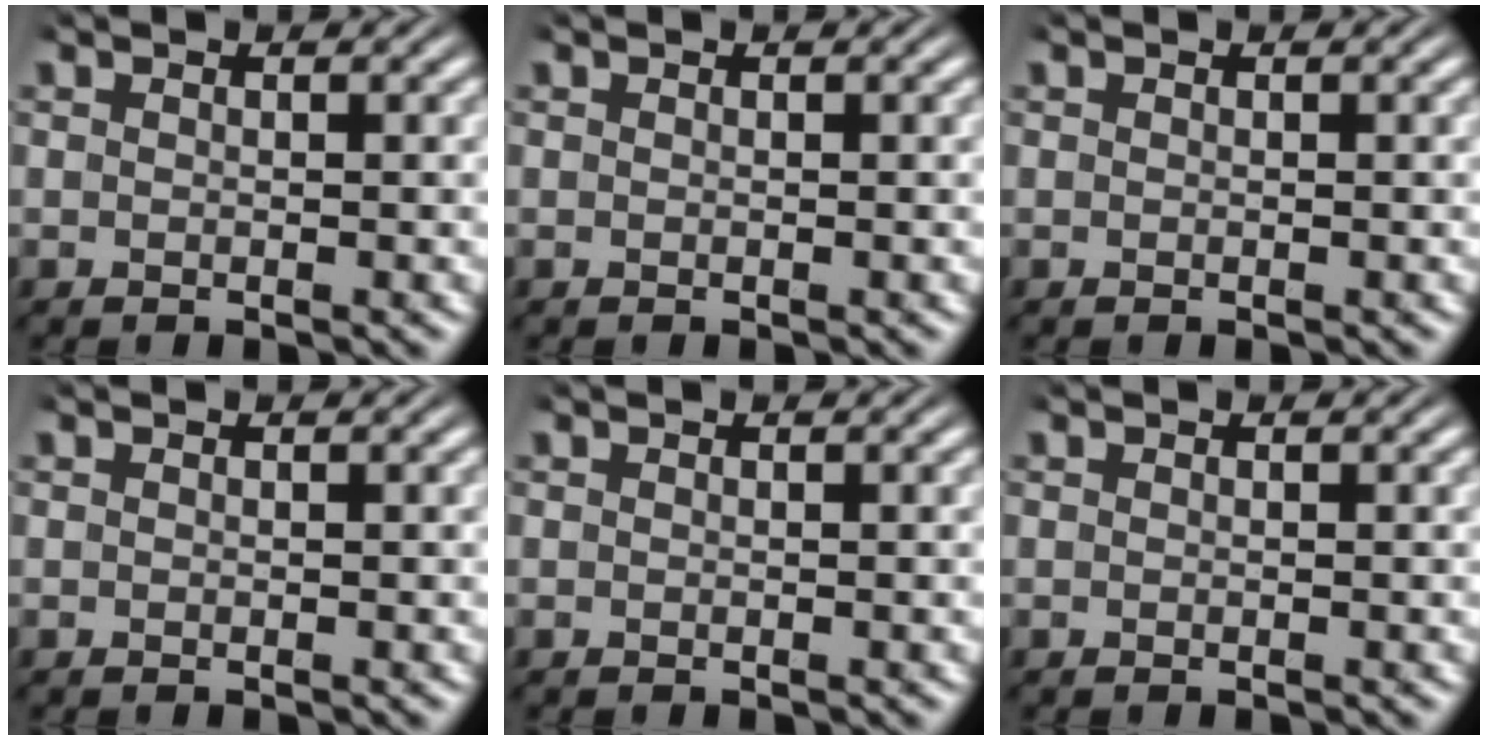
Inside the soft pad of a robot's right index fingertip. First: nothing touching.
{"total": 0.0}
{"total": 0.0}
{"total": 0.0}
{"total": 0.0}
{"total": 0.0}